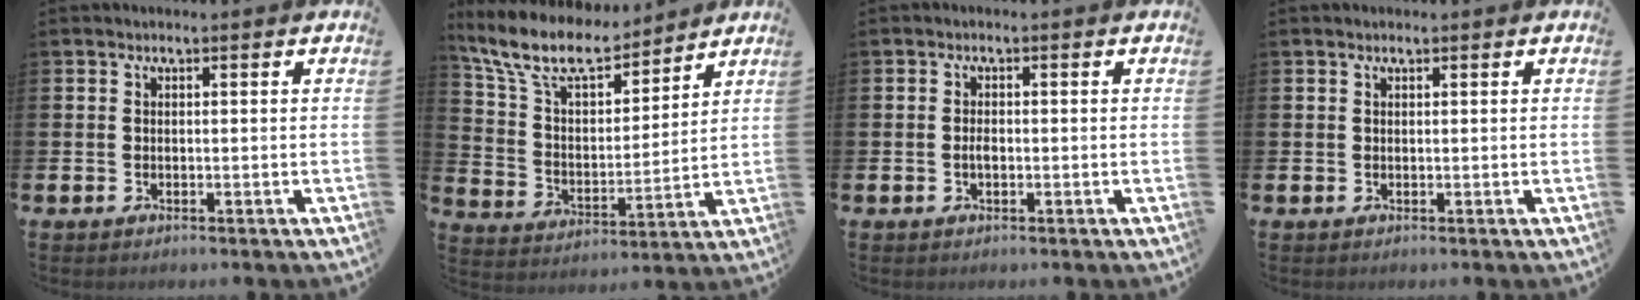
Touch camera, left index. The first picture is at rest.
{"total": 9.8, "force": [8.5, 3.1, 3.7], "torque": [-0.117, -0.051, 0.153]}
{"total": 1.1, "force": [-0.7, 0.4, 0.8], "torque": [-0.012, 0.001, -0.014]}
{"total": 0.6, "force": [0.5, 0.2, 0.3], "torque": [0.008, -0.004, 0.005]}